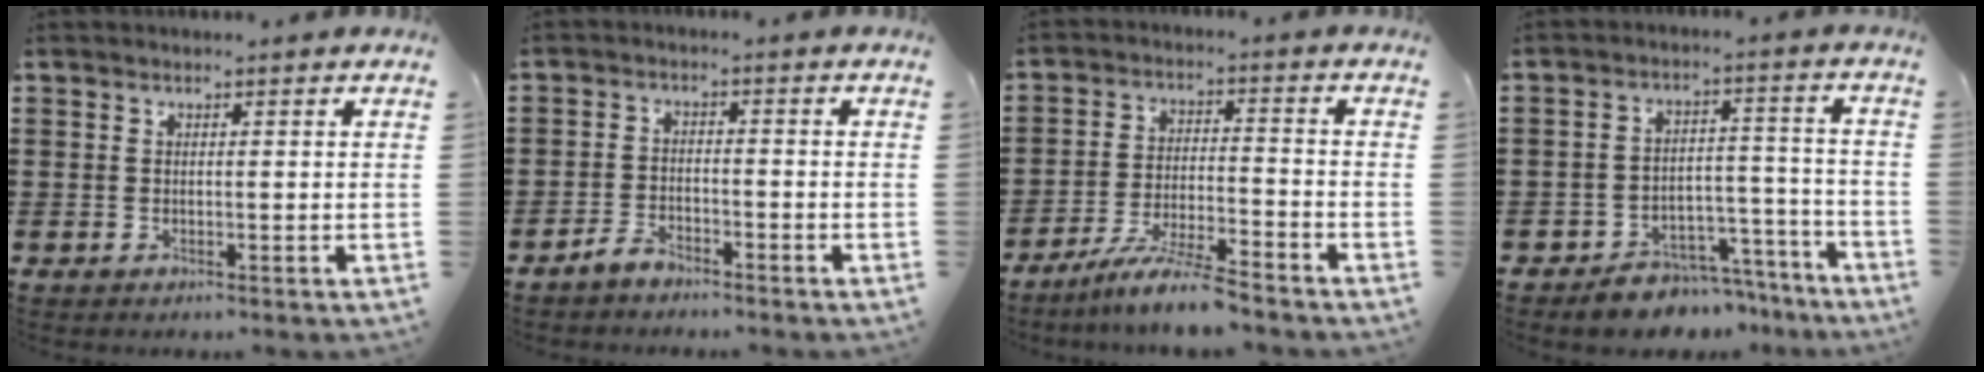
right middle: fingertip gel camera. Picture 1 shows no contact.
{"total": 2.8, "force": [-2.6, 0.7, 0.6], "torque": [-0.022, 0.005, -0.056]}
{"total": 7.4, "force": [-6.6, -0.2, 3.4], "torque": [-0.068, -0.010, -0.125]}
{"total": 5.9, "force": [-5.5, 1.9, 0.9], "torque": [-0.010, 0.026, -0.107]}